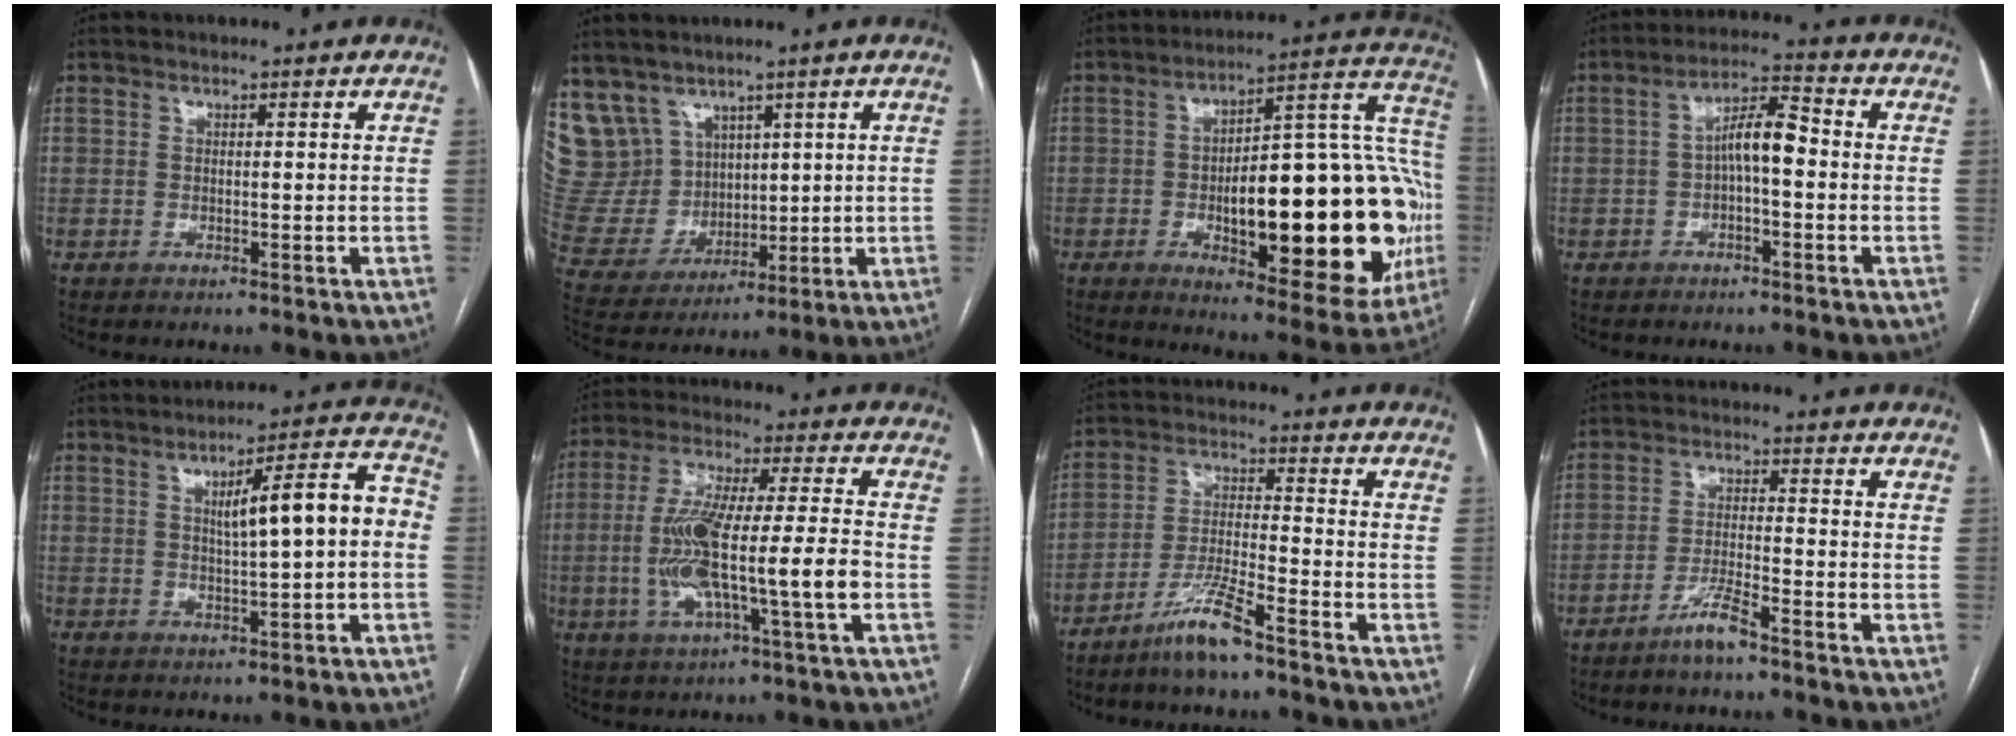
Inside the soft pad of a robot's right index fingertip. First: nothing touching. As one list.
[{"total": 11.4, "force": [7.1, 8.7, 1.8], "torque": [-0.060, 0.049, 0.169]}, {"total": 31.3, "force": [-5.1, 9.3, 29.5], "torque": [-0.336, 0.031, -0.057]}, {"total": 6.3, "force": [-0.5, 1.8, 6.0], "torque": [-0.107, 0.026, -0.011]}, {"total": 10.0, "force": [0.4, 1.5, 9.9], "torque": [-0.136, 0.031, 0.007]}, {"total": 14.6, "force": [-2.9, 1.0, 14.3], "torque": [-0.281, 0.007, -0.050]}, {"total": 7.5, "force": [-5.7, 0.1, 4.8], "torque": [-0.100, -0.015, -0.114]}, {"total": 4.6, "force": [-3.6, 0.0, 2.9], "torque": [-0.058, -0.007, -0.072]}]